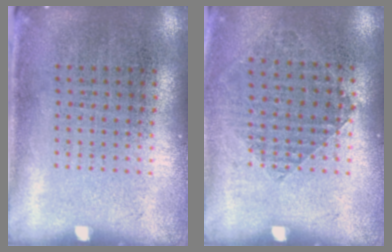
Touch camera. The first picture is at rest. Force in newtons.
{"total": 0.9, "press": 0.9, "slide": 0.4}